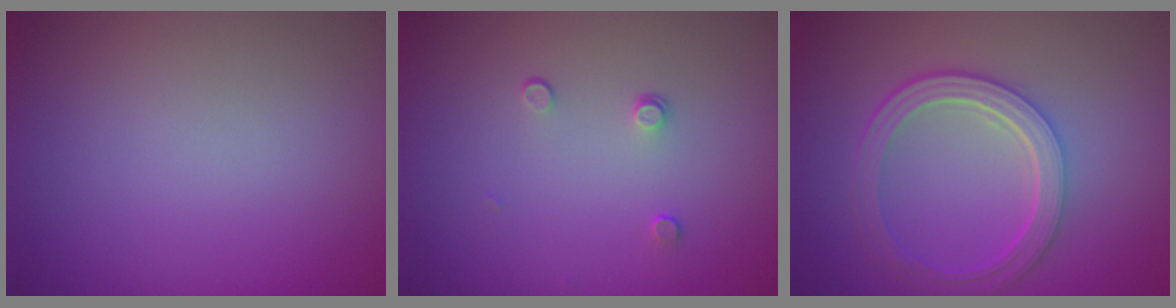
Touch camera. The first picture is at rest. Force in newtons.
{"total": 0.9, "press": 0.6, "slide": 0.6}
{"total": 4.8, "press": 3.5, "slide": 3.2}